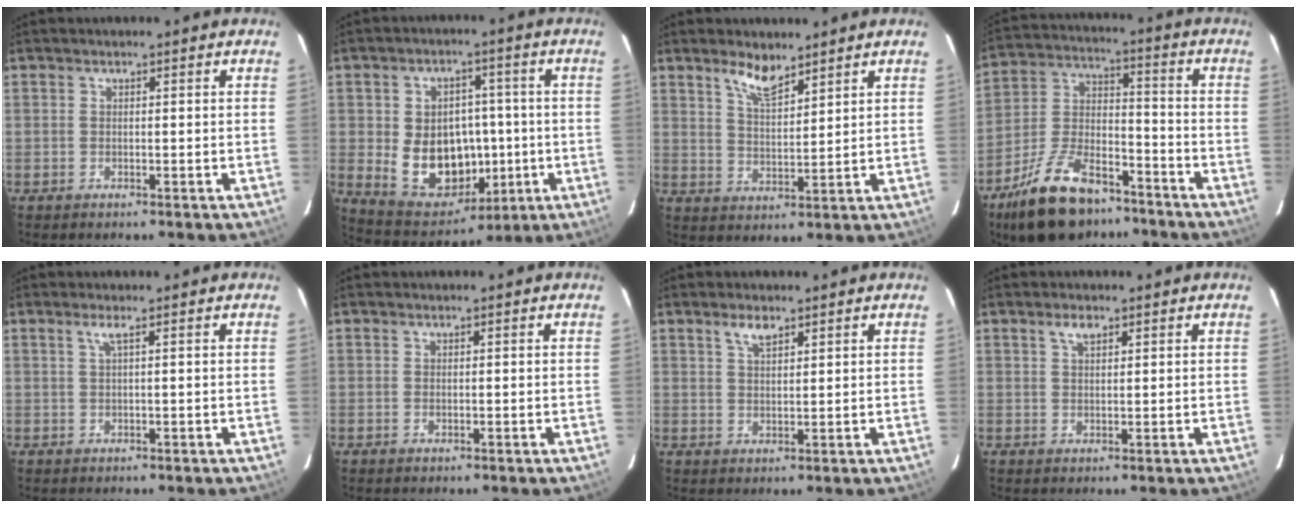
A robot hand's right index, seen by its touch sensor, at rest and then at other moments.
{"total": 14.6, "force": [-1.7, 11.6, 8.8], "torque": [-0.185, 0.007, 0.001]}
{"total": 5.7, "force": [4.5, 1.6, 3.2], "torque": [-0.057, -0.001, 0.085]}
{"total": 18.4, "force": [-12.7, 8.5, 10.3], "torque": [-0.207, 0.007, -0.217]}
{"total": 1.3, "force": [0.4, -0.5, 1.1], "torque": [-0.014, 0.003, 0.006]}
{"total": 0.0}
{"total": 2.9, "force": [2.0, 1.2, 1.8], "torque": [-0.032, 0.006, 0.039]}
{"total": 2.2, "force": [1.3, 1.0, 1.4], "torque": [-0.026, 0.006, 0.025]}